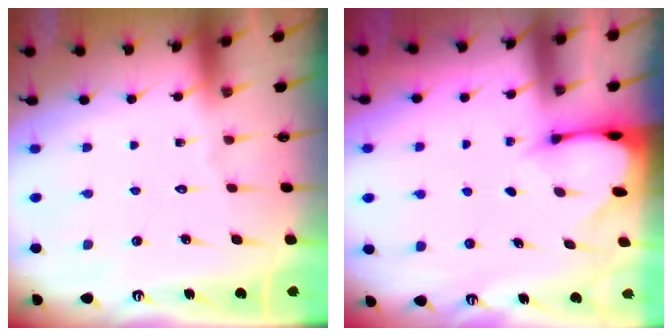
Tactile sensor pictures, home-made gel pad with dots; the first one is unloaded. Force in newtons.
{"total": 2.0, "press": 2.0, "slide": 0.1}